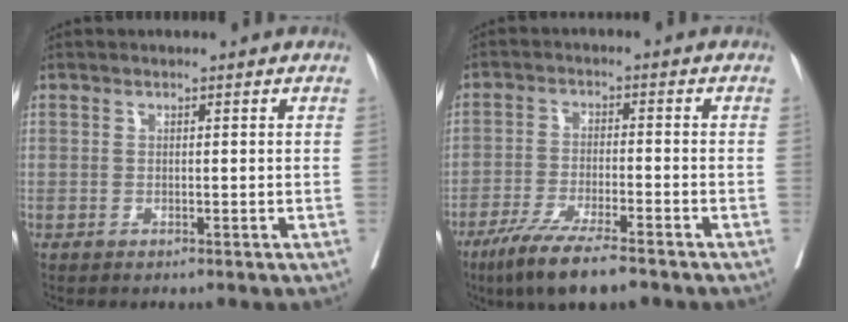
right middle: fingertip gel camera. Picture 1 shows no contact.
{"total": 10.0, "force": [-7.3, 1.2, 6.8], "torque": [-0.118, -0.024, -0.122]}